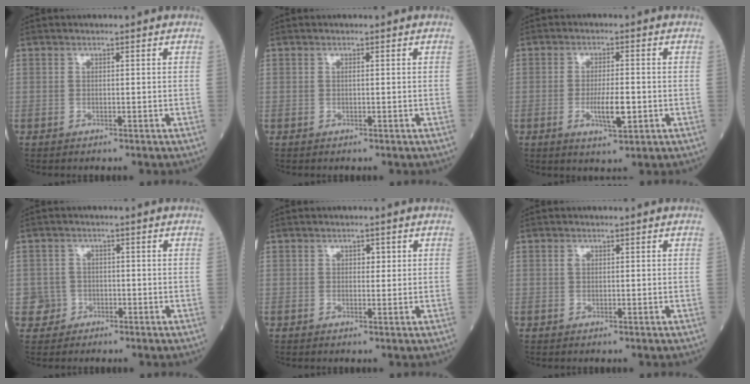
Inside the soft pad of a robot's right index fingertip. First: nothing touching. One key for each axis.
{"total": 0.0}
{"total": 5.2, "fx": -1.2, "fy": 1.1, "fz": 4.9, "tx": -0.091, "ty": -0.005, "tz": -0.016}
{"total": 2.9, "fx": -1.0, "fy": 2.6, "fz": -0.4, "tx": 0.015, "ty": 0.013, "tz": -0.021}
{"total": 1.3, "fx": 0.4, "fy": 0.8, "fz": 0.8, "tx": -0.007, "ty": 0.001, "tz": 0.004}
{"total": 0.6, "fx": 0.2, "fy": 0.5, "fz": 0.4, "tx": -0.009, "ty": 0.002, "tz": 0.004}